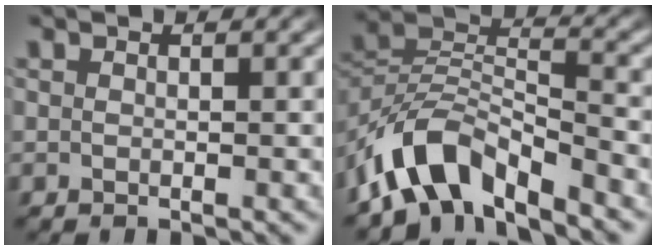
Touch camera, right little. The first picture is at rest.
{"total": 7.2, "force": [-4.2, 3.9, 4.4], "torque": [-0.091, -0.026, -0.062]}